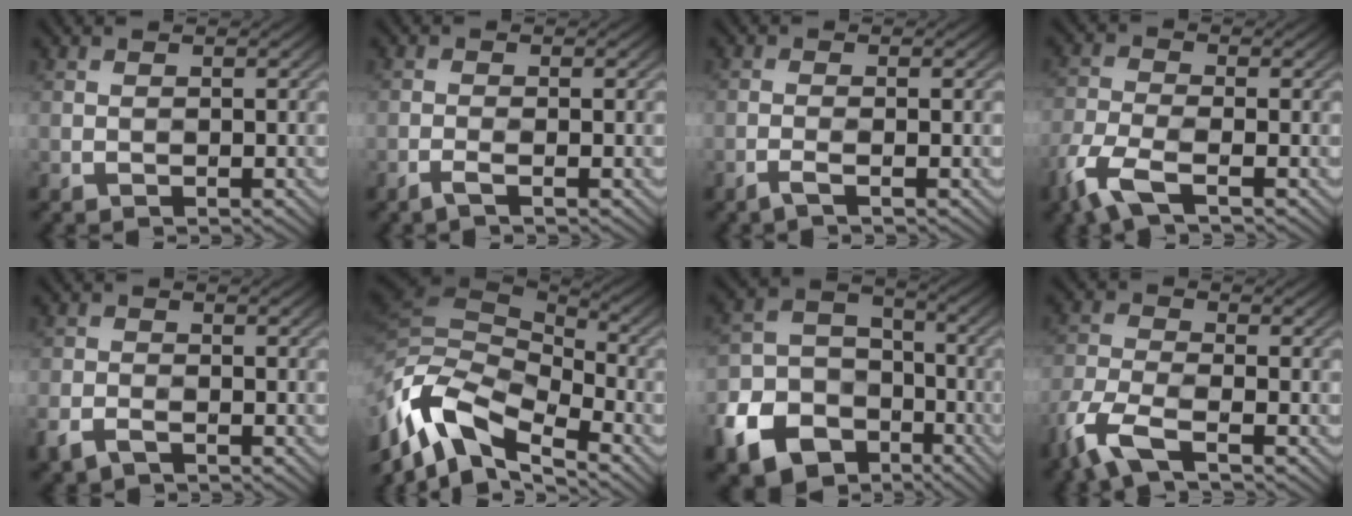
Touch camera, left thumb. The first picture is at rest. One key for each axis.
{"total": 1.3, "fx": 0.1, "fy": 0.1, "fz": 1.3, "tx": -0.016, "ty": 0.008, "tz": -0.011}
{"total": 1.6, "fx": 0.1, "fy": 0.1, "fz": 1.6, "tx": -0.017, "ty": 0.010, "tz": -0.015}
{"total": 5.7, "fx": -2.9, "fy": 2.0, "fz": 4.5, "tx": -0.106, "ty": -0.005, "tz": -0.075}
{"total": 3.3, "fx": -1.5, "fy": 1.9, "fz": 2.2, "tx": -0.048, "ty": -0.005, "tz": -0.038}
{"total": 12.9, "fx": -3.8, "fy": 7.1, "fz": 10.1, "tx": -0.248, "ty": -0.010, "tz": -0.061}
{"total": 12.8, "fx": -5.3, "fy": 9.5, "fz": 6.7, "tx": -0.179, "ty": -0.037, "tz": -0.095}
{"total": 6.6, "fx": -3.6, "fy": 2.3, "fz": 5.0, "tx": -0.115, "ty": -0.008, "tz": -0.089}